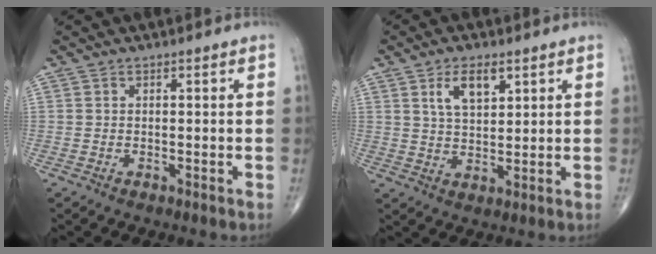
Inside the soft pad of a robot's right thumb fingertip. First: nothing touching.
{"total": 6.6, "force": [3.2, 3.2, 4.9], "torque": [-0.075, -0.016, 0.060]}